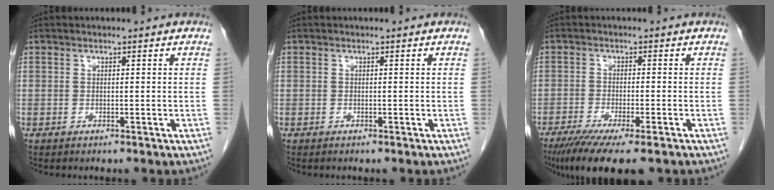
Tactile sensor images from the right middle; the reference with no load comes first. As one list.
[{"total": 0.0}, {"total": 10.6, "force": [-7.7, 1.6, 7.2], "torque": [-0.109, -0.023, -0.119]}]